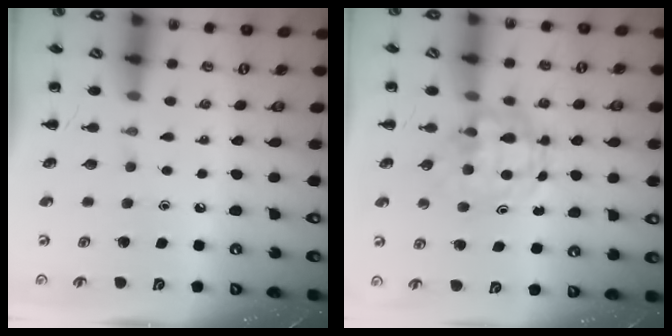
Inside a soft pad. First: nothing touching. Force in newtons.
{"total": 5.3, "press": 5.1, "slide": 1.2}